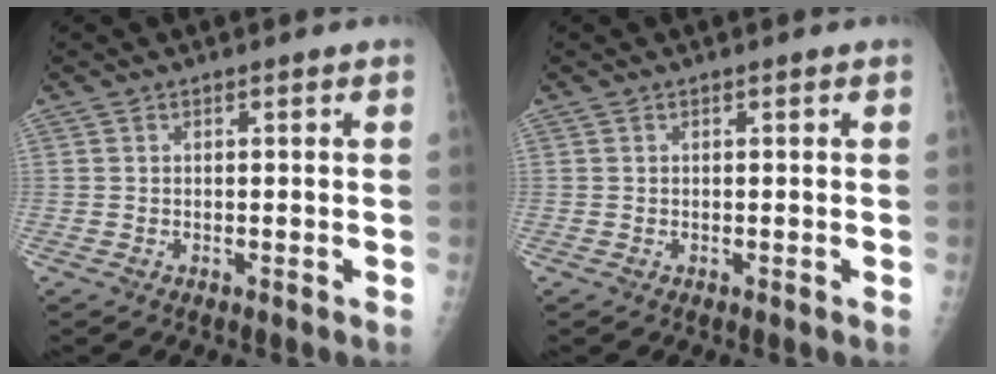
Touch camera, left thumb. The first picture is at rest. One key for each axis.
{"total": 0.0}